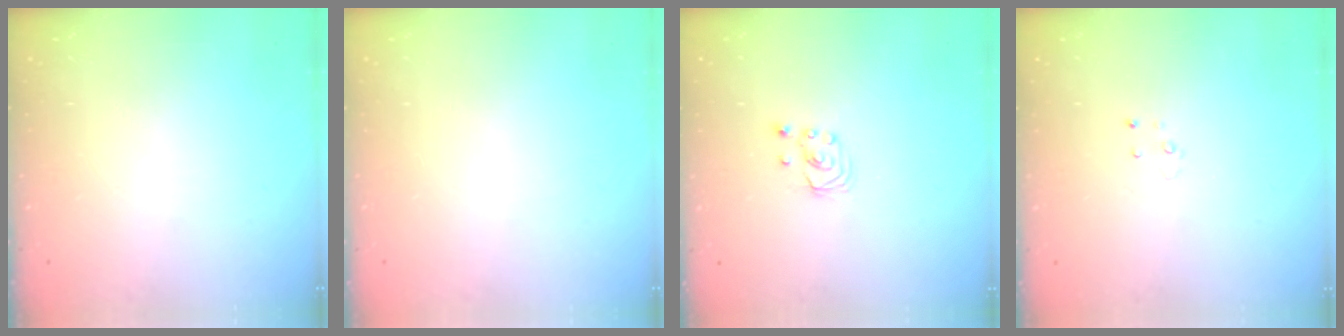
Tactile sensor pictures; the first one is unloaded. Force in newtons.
{"total": 0.0}
{"total": 2.7, "press": 2.7, "slide": 0.3}
{"total": 2.5, "press": 2.5, "slide": 0.2}